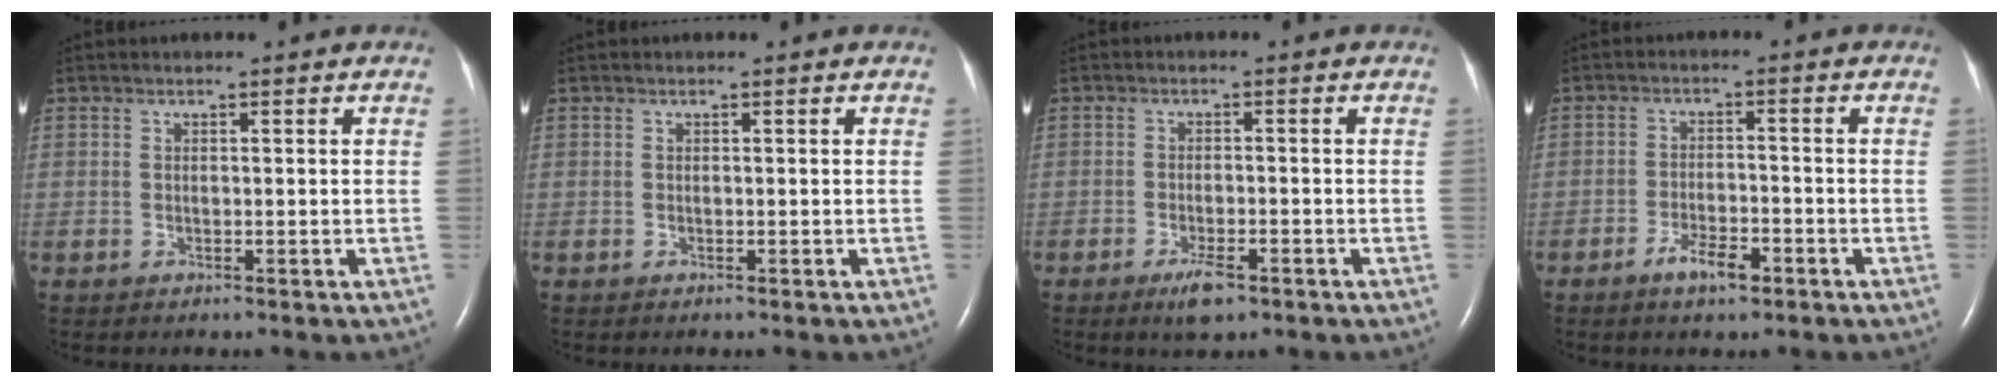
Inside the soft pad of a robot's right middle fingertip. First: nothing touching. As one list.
[{"total": 0.0}, {"total": 3.5, "force": [-2.3, 0.9, 2.6], "torque": [-0.053, -0.003, -0.037]}, {"total": 4.1, "force": [-2.7, 1.2, 2.9], "torque": [-0.057, 0.001, -0.046]}]